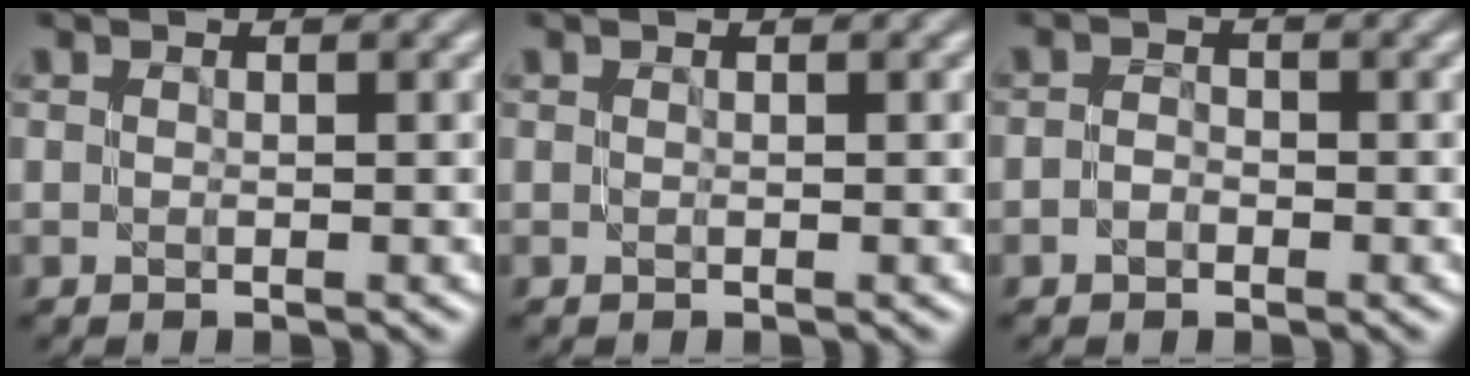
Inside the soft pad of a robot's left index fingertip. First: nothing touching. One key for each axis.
{"total": 0.0}
{"total": 1.1, "fx": -0.5, "fy": 0.9, "fz": 0.6, "tx": -0.012, "ty": 0.003, "tz": -0.013}